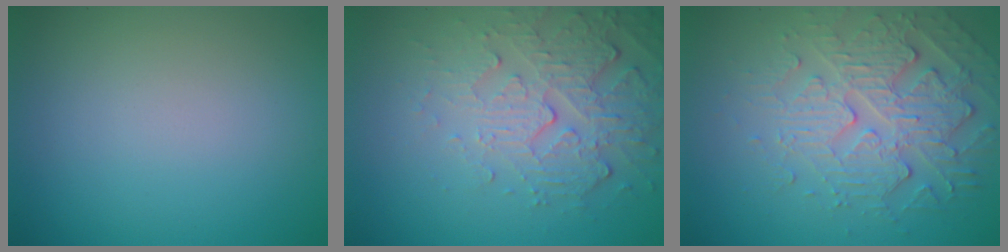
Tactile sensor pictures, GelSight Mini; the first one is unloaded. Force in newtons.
{"total": 5.5, "press": 3.7, "slide": 4.1}
{"total": 5.0, "press": 4.3, "slide": 2.6}